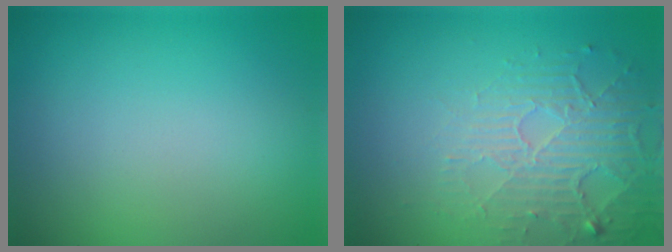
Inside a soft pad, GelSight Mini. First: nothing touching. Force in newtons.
{"total": 5.4, "press": 3.4, "slide": 4.2}